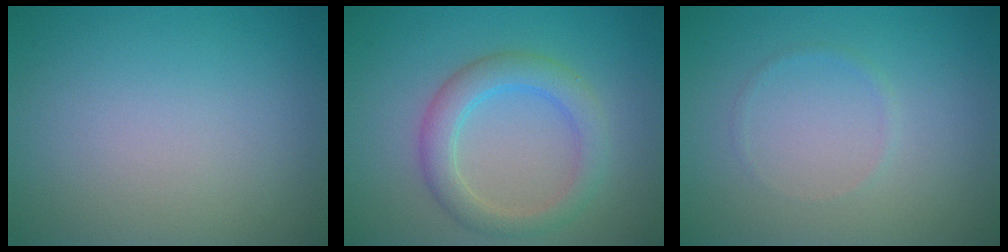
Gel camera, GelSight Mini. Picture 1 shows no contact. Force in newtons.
{"total": 3.7, "press": 3.7, "slide": 0.0}
{"total": 0.6, "press": 0.6, "slide": 0.1}